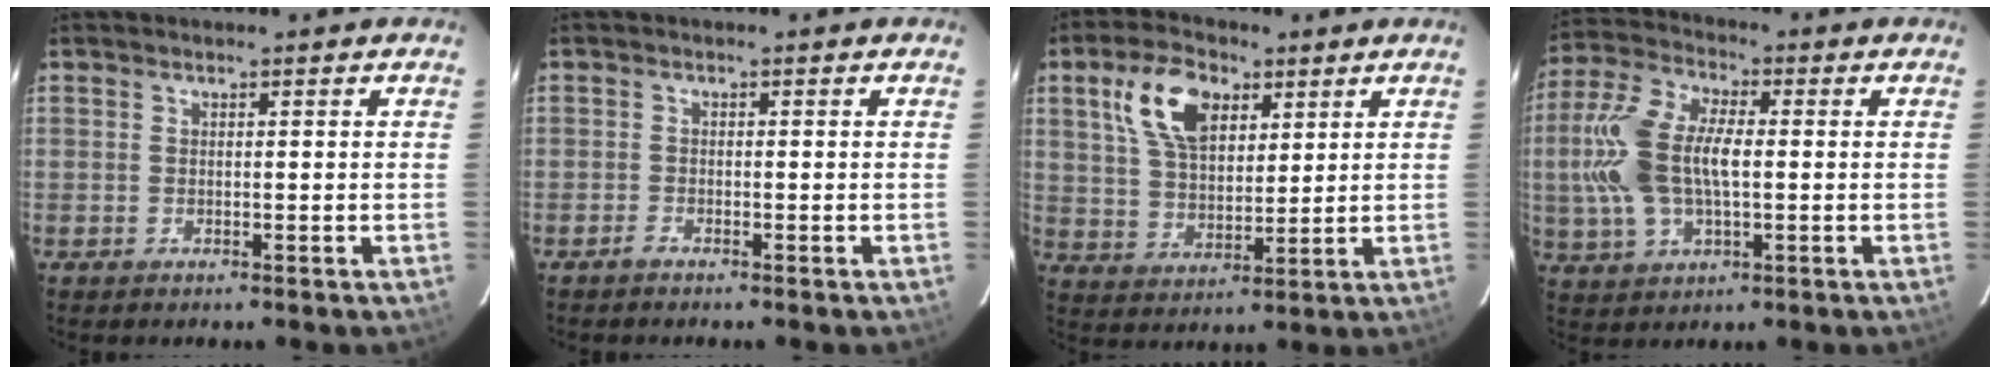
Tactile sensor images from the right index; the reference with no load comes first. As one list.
[{"total": 0.8, "force": [-0.8, 0.0, 0.2], "torque": [-0.005, -0.001, -0.018]}, {"total": 12.1, "force": [5.4, 6.9, 8.3], "torque": [-0.157, 0.025, 0.105]}, {"total": 14.3, "force": [-0.1, 7.5, 12.2], "torque": [-0.270, 0.016, -0.003]}]